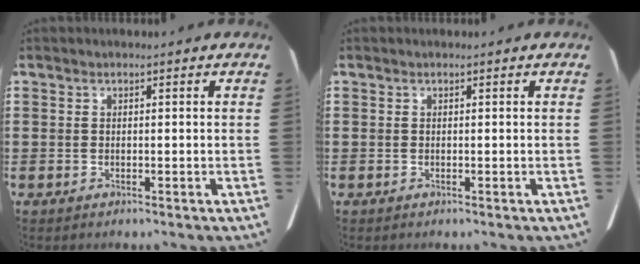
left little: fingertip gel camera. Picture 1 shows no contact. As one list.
[{"total": 0.0}]